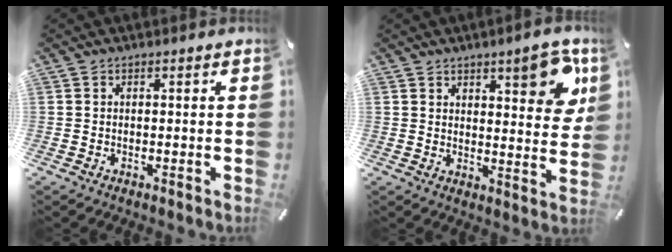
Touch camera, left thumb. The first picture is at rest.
{"total": 9.8, "force": [6.1, 3.9, 6.5], "torque": [-0.065, -0.038, 0.099]}